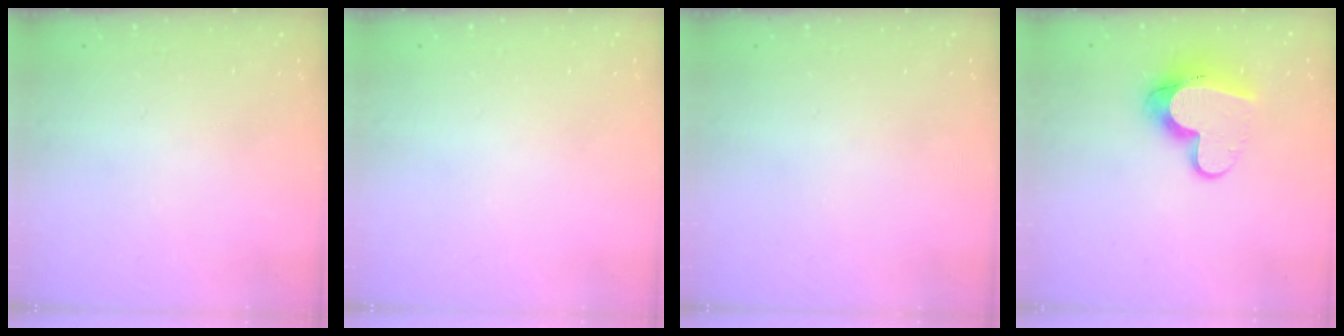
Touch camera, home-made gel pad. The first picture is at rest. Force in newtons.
{"total": 0.0}
{"total": 0.0}
{"total": 11.5, "press": 11.4, "slide": 1.2}